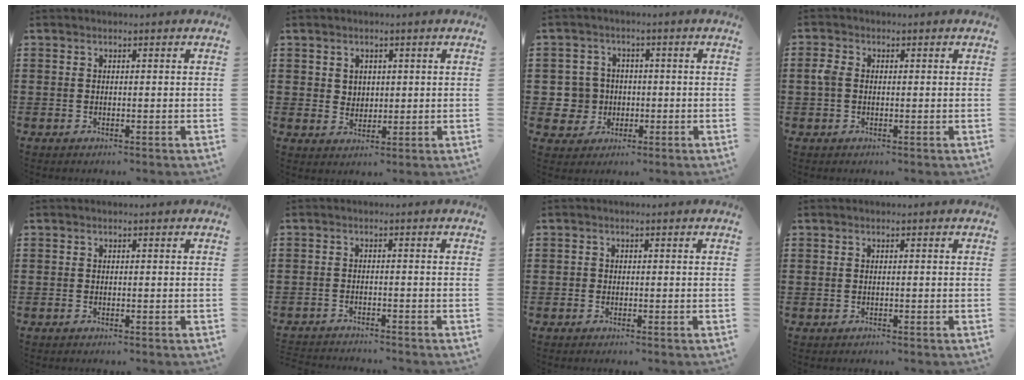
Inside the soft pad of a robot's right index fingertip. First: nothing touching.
{"total": 2.5, "force": [1.3, 2.1, 0.4], "torque": [-0.016, 0.010, 0.023]}
{"total": 5.6, "force": [-0.4, 5.5, 1.1], "torque": [-0.056, 0.012, -0.011]}
{"total": 2.4, "force": [0.0, 1.7, 1.7], "torque": [-0.051, 0.001, -0.005]}
{"total": 0.0}
{"total": 1.7, "force": [-1.7, 0.0, -0.2], "torque": [-0.001, 0.003, -0.037]}
{"total": 0.7, "force": [-0.3, 0.6, 0.1], "torque": [-0.001, 0.004, -0.008]}
{"total": 0.0}